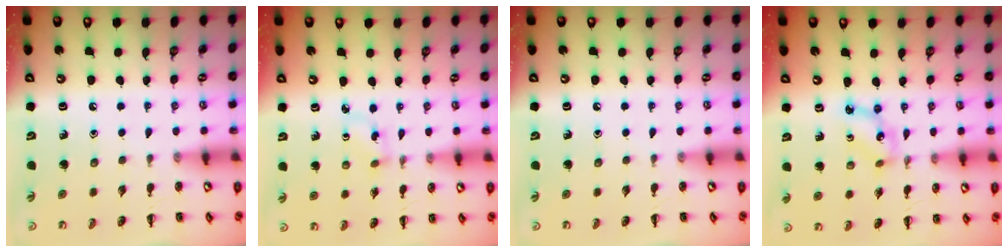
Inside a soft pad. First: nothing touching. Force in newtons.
{"total": 3.3, "press": 3.0, "slide": 1.4}
{"total": 0.0}
{"total": 4.5, "press": 4.4, "slide": 1.1}